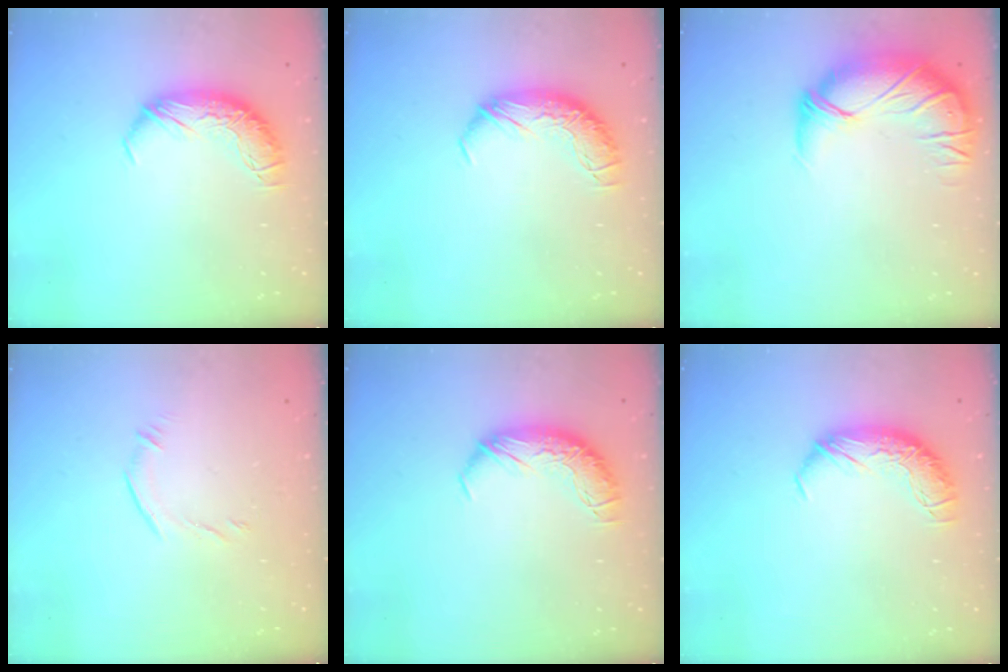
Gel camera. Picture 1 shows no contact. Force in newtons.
{"total": 0.0}
{"total": 2.8, "press": 0.1, "slide": 2.8}
{"total": 6.4, "press": 6.4, "slide": 0.8}
{"total": 0.0}
{"total": 0.0}